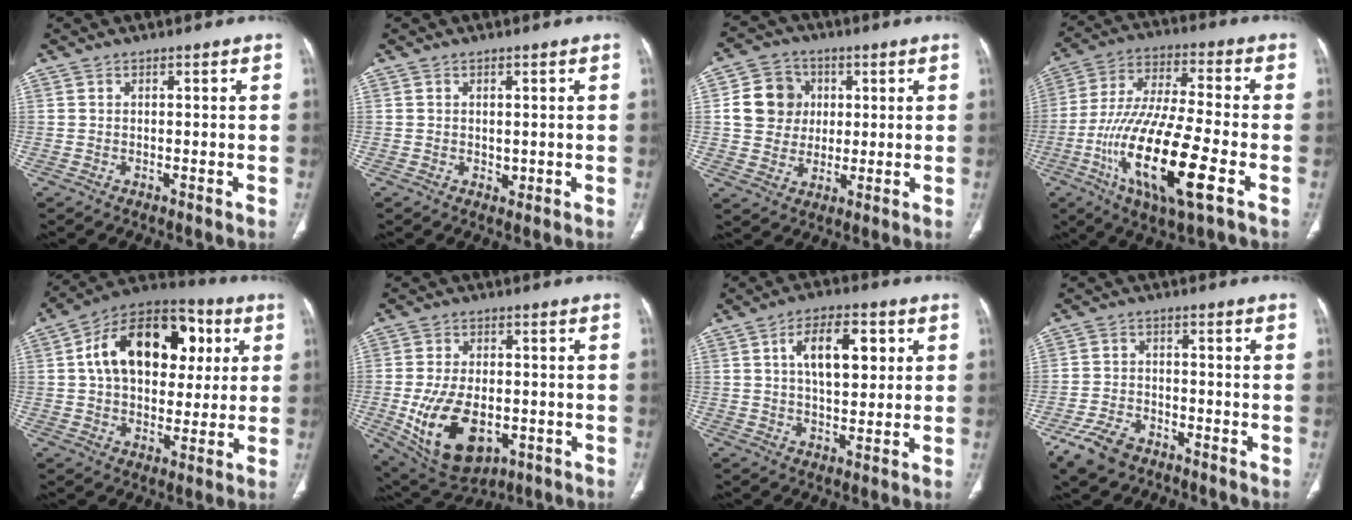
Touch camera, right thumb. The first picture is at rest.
{"total": 1.0, "force": [0.2, 0.9, 0.5], "torque": [-0.006, -0.003, 0.006]}
{"total": 10.2, "force": [1.7, 9.2, 4.0], "torque": [-0.041, 0.002, 0.028]}
{"total": 20.3, "force": [-6.9, 5.1, 18.5], "torque": [-0.377, 0.010, -0.120]}
{"total": 21.9, "force": [5.2, 14.3, 15.7], "torque": [-0.217, 0.017, 0.075]}
{"total": 15.9, "force": [-4.1, 9.6, 12.0], "torque": [-0.202, 0.000, -0.044]}
{"total": 11.1, "force": [3.3, 5.4, 9.1], "torque": [-0.125, -0.002, 0.053]}
{"total": 7.3, "force": [-4.9, 4.1, 3.5], "torque": [-0.075, 0.019, -0.087]}